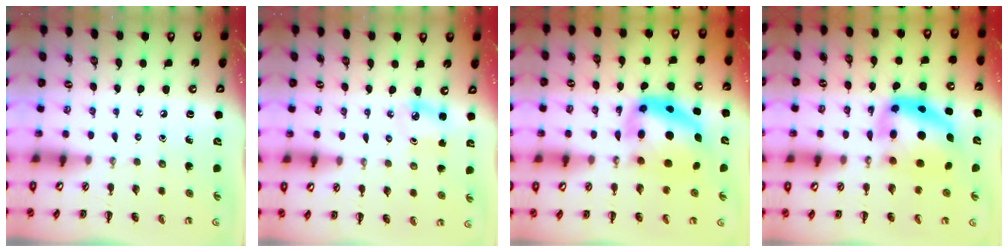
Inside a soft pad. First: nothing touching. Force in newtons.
{"total": 3.2, "press": 3.1, "slide": 0.7}
{"total": 11.8, "press": 11.4, "slide": 3.1}
{"total": 11.8, "press": 11.4, "slide": 3.1}